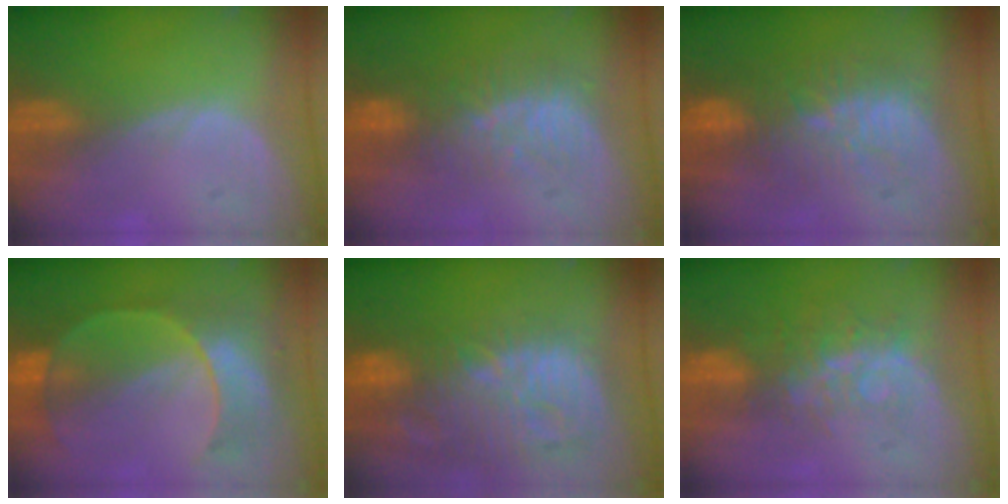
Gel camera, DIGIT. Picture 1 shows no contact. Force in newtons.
{"total": 8.1, "press": 7.7, "slide": 2.7}
{"total": 9.4, "press": 9.2, "slide": 2.0}
{"total": 7.9, "press": 7.8, "slide": 1.3}
{"total": 14.4, "press": 12.5, "slide": 7.2}
{"total": 8.5, "press": 7.0, "slide": 4.8}